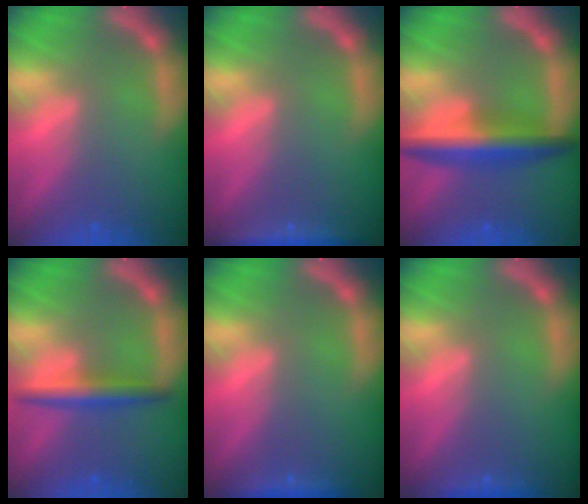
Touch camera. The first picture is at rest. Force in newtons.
{"total": 2.9}
{"total": 6.0}
{"total": 3.5}
{"total": 1.4}
{"total": 0.9}